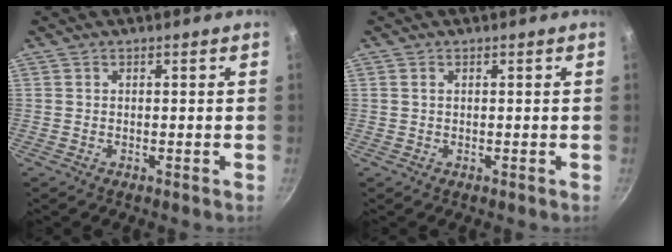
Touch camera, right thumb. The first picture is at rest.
{"total": 0.7, "force": [0.2, 0.5, 0.5], "torque": [-0.008, 0.002, 0.003]}